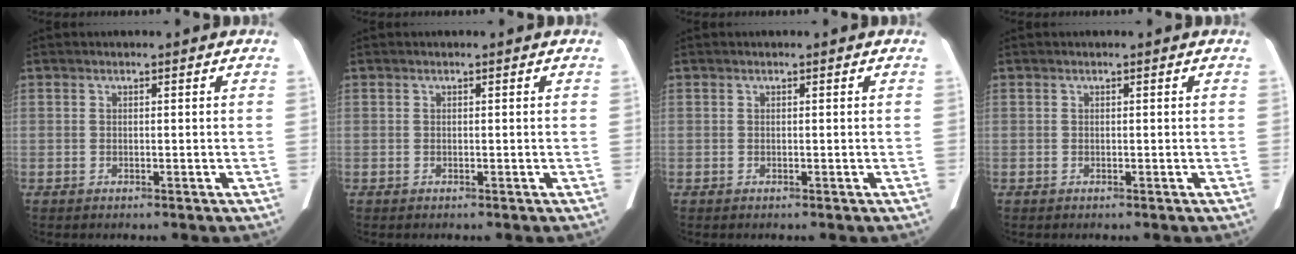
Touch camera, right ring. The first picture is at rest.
{"total": 0.0}
{"total": 0.0}
{"total": 0.0}